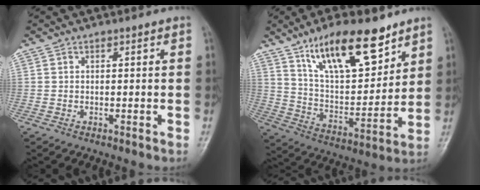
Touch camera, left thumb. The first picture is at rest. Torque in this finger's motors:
{"motor_torque": [0.31, 0.45, 1.05, -1.70, 0.28]}